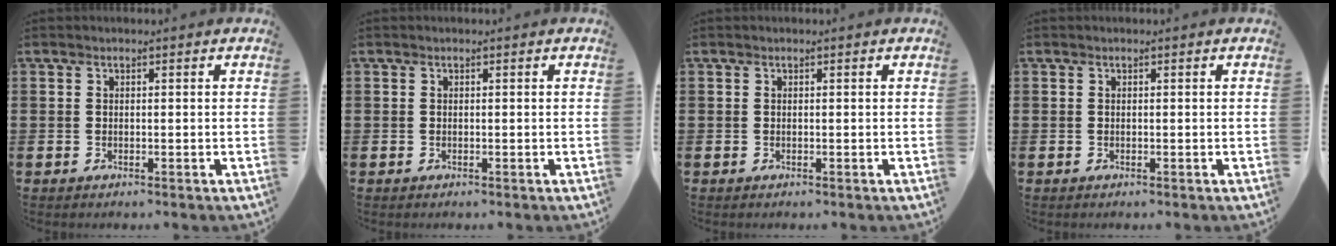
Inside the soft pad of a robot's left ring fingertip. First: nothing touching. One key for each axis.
{"total": 0.0}
{"total": 0.0}
{"total": 0.0}